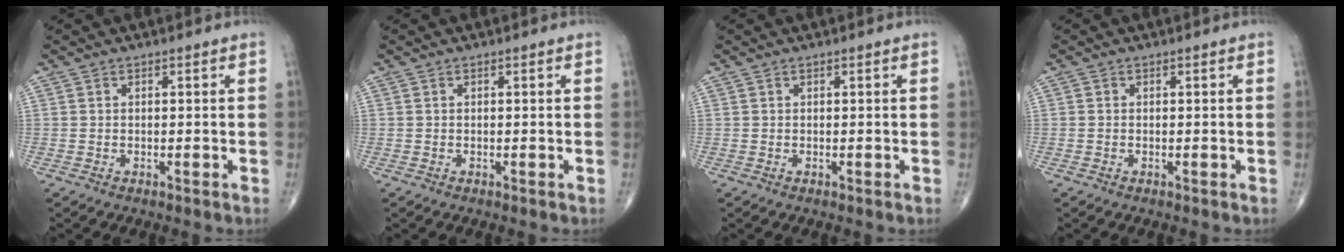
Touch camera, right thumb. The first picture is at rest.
{"total": 0.0}
{"total": 0.0}
{"total": 0.0}